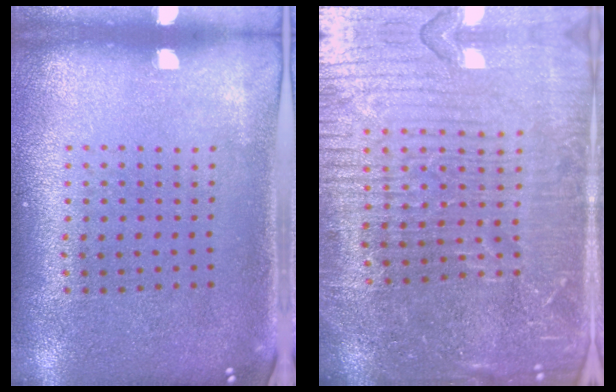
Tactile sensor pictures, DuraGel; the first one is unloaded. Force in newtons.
{"total": 5.8, "press": 5.3, "slide": 2.5}